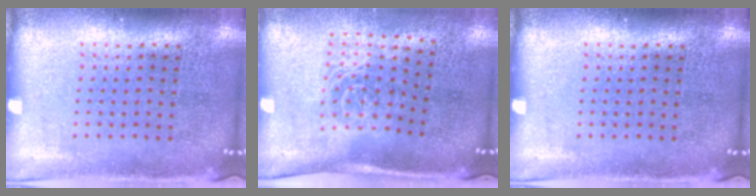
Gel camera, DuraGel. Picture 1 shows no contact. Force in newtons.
{"total": 1.7, "press": 1.1, "slide": 1.3}
{"total": 0.0}